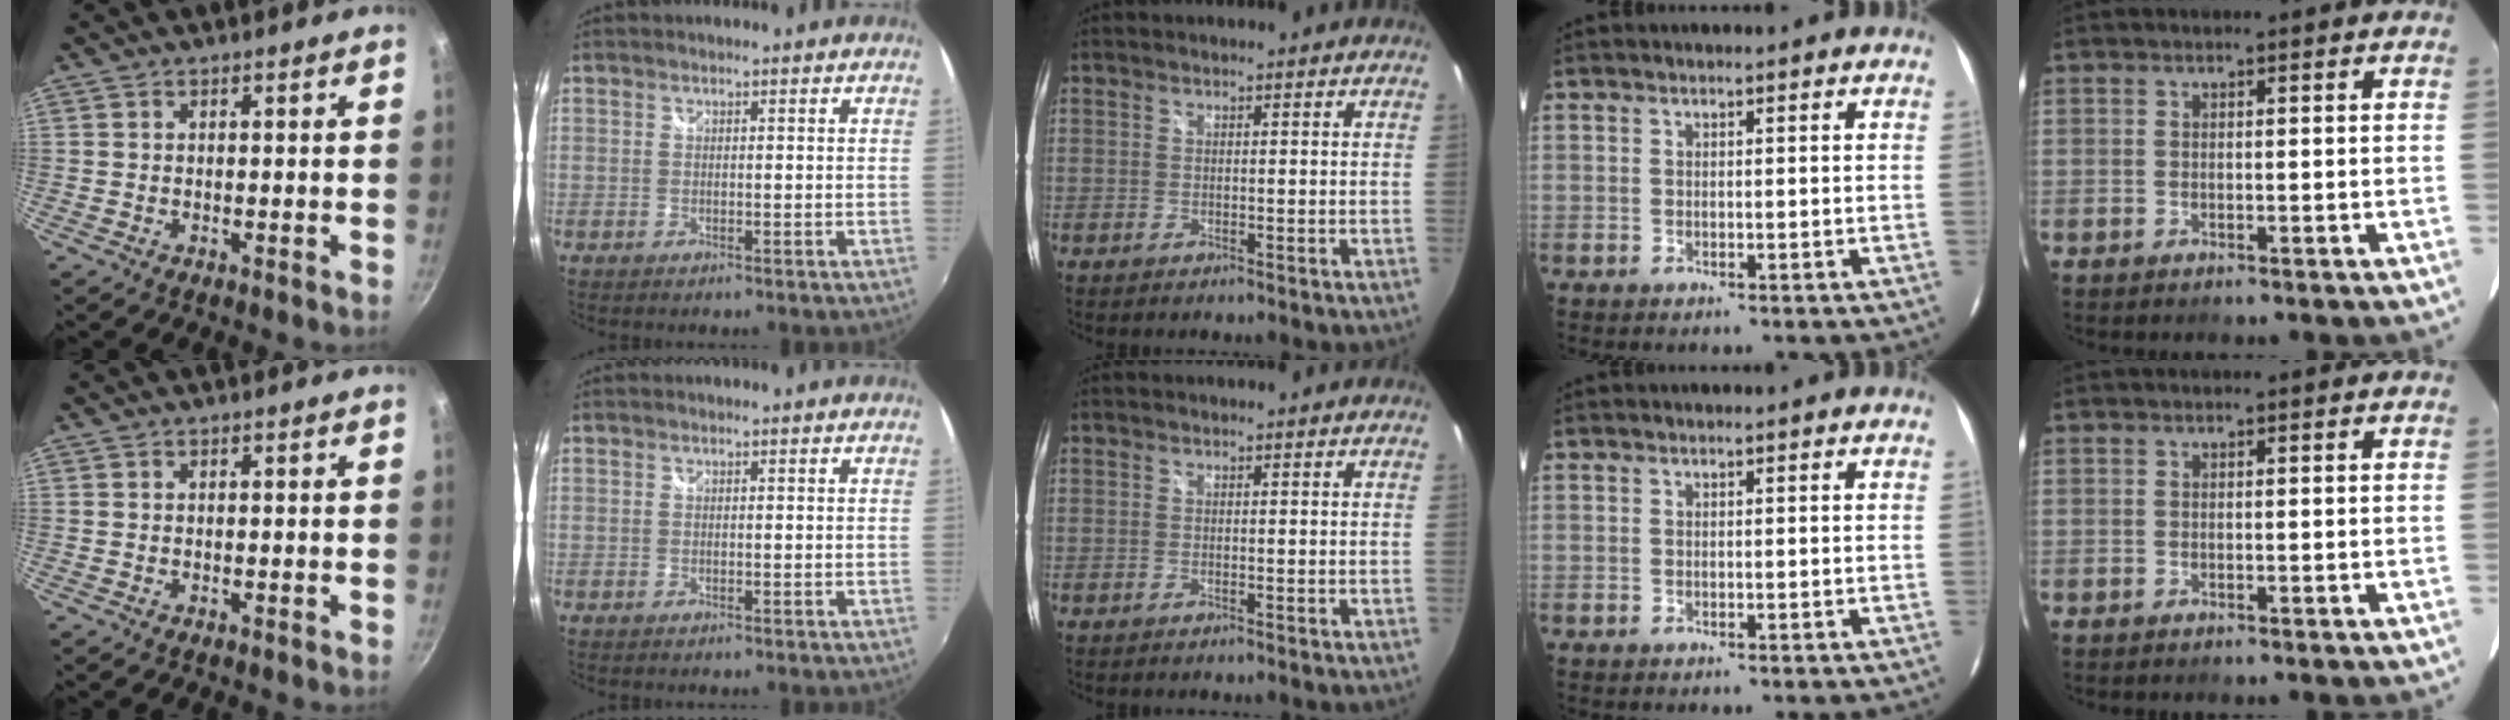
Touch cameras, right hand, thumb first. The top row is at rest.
{}